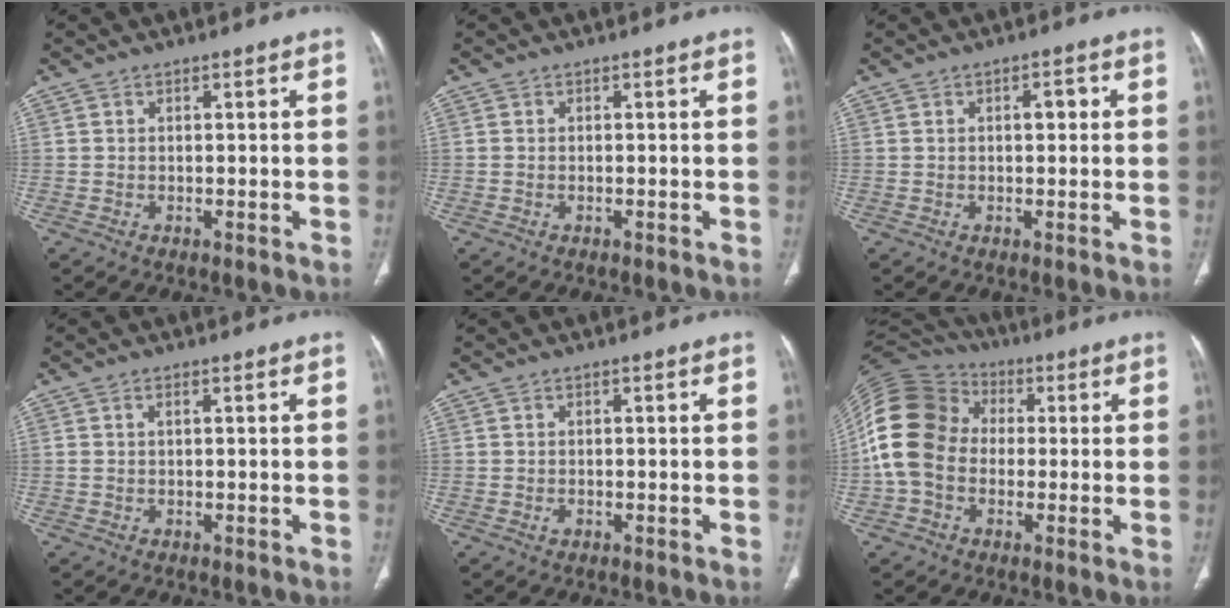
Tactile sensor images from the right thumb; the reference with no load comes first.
{"total": 0.0}
{"total": 2.2, "force": [0.4, 1.1, 1.8], "torque": [-0.024, 0.007, 0.003]}
{"total": 0.9, "force": [0.2, 0.3, 0.8], "torque": [-0.022, 0.005, 0.005]}
{"total": 0.8, "force": [-0.4, 0.6, 0.4], "torque": [-0.006, 0.003, -0.006]}
{"total": 16.8, "force": [-0.3, 13.2, 10.5], "torque": [-0.210, 0.038, -0.014]}